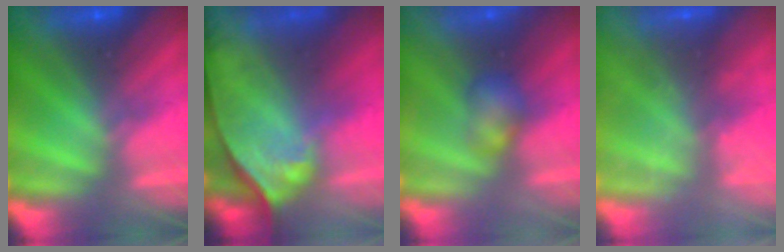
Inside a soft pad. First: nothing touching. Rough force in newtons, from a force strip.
{"total": 7.7}
{"total": 3.0}
{"total": 2.3}